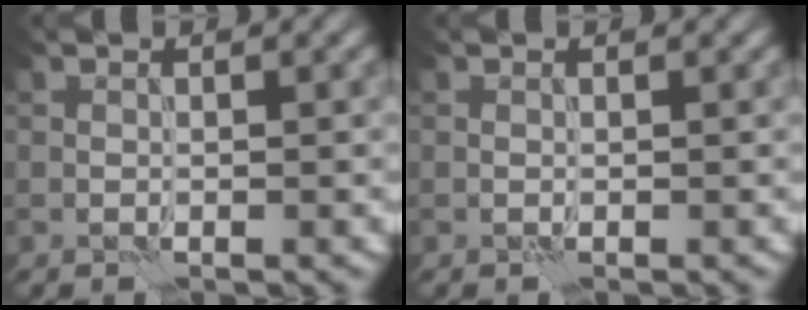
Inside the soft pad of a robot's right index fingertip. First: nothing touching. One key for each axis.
{"total": 0.0}